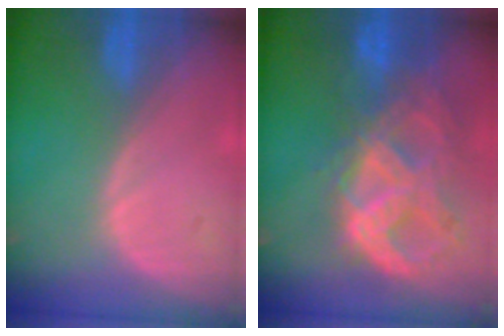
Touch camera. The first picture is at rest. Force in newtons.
{"total": 11.3, "press": 9.6, "slide": 6.0}